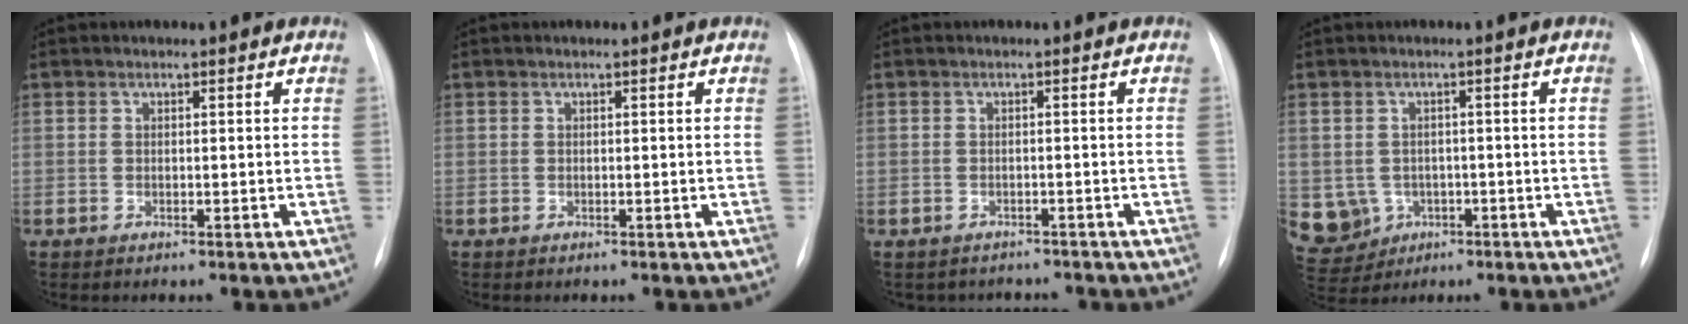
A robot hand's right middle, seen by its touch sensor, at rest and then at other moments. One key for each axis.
{"total": 0.0}
{"total": 4.5, "fx": -4.1, "fy": 1.9, "fz": 0.1, "tx": -0.001, "ty": 0.008, "tz": -0.046}
{"total": 7.6, "fx": -2.0, "fy": 7.2, "fz": 1.5, "tx": -0.049, "ty": 0.012, "tz": -0.018}